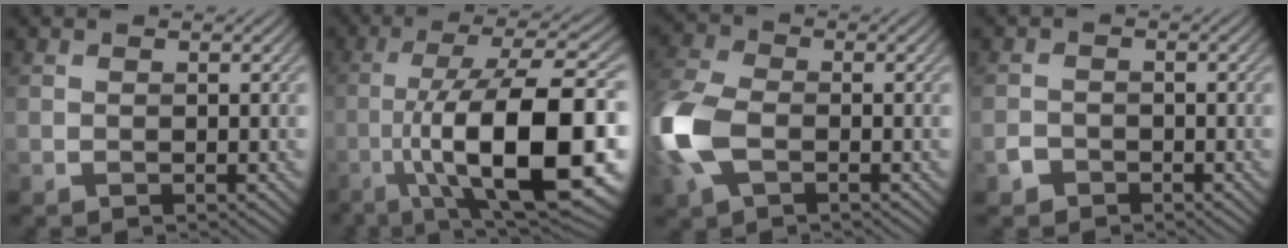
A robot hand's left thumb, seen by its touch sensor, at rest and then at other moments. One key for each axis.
{"total": 17.6, "fx": -4.8, "fy": 5.6, "fz": 15.9, "tx": -0.256, "ty": 0.006, "tz": -0.076}
{"total": 9.3, "fx": -2.5, "fy": 5.6, "fz": 7.0, "tx": -0.208, "ty": -0.009, "tz": -0.062}
{"total": 1.6, "fx": -1.2, "fy": 1.1, "fz": 0.3, "tx": -0.006, "ty": 0.001, "tz": -0.028}